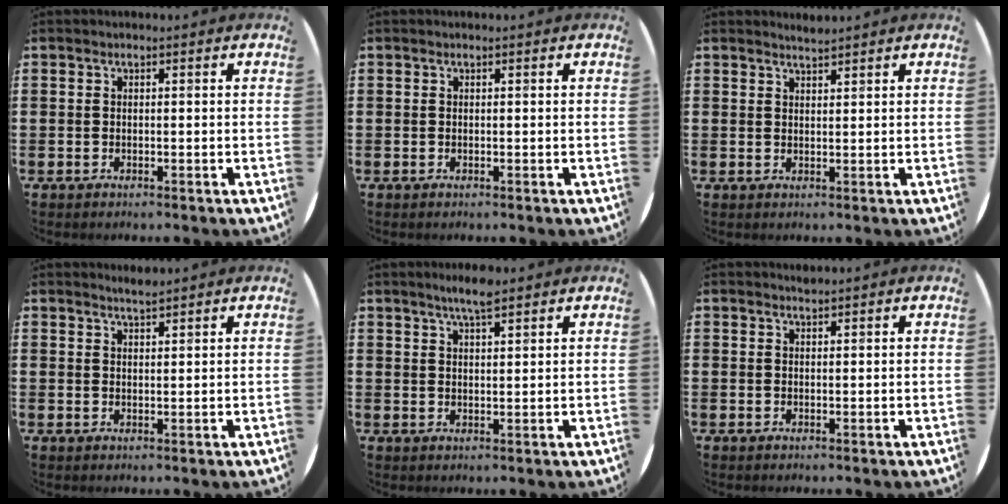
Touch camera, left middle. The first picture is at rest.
{"total": 0.0}
{"total": 1.5, "force": [1.5, -0.1, 0.0], "torque": [0.000, 0.002, 0.029]}
{"total": 2.2, "force": [2.1, 0.0, 0.6], "torque": [-0.012, 0.000, 0.038]}
{"total": 3.9, "force": [3.3, 0.5, 2.1], "torque": [-0.045, -0.002, 0.058]}
{"total": 0.8, "force": [0.8, -0.1, -0.1], "torque": [0.003, 0.001, 0.015]}